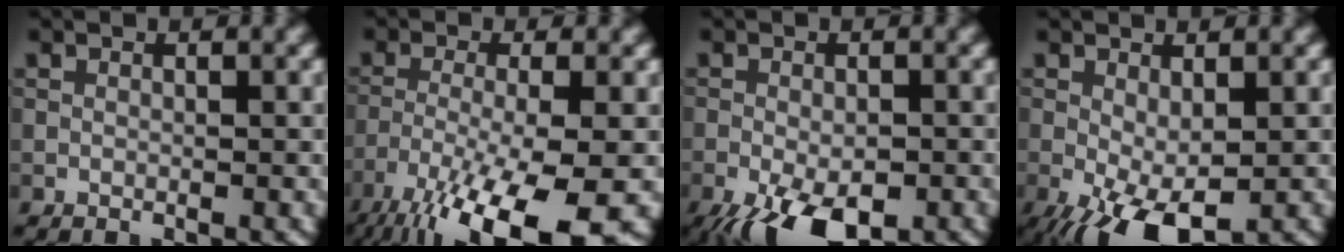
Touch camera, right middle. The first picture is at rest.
{"total": 12.0, "force": [-7.5, 2.6, 9.0], "torque": [-0.169, -0.017, -0.130]}
{"total": 7.9, "force": [-4.5, 3.3, 5.7], "torque": [-0.103, -0.016, -0.072]}
{"total": 5.9, "force": [-2.3, 2.4, 4.9], "torque": [-0.104, -0.011, -0.038]}